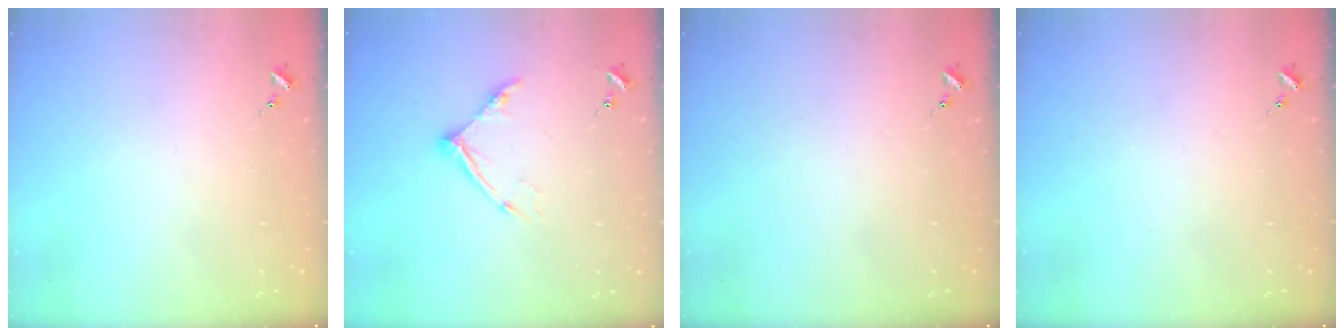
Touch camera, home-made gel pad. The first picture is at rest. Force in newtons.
{"total": 10.5, "press": 10.5, "slide": 1.0}
{"total": 0.0}
{"total": 0.0}